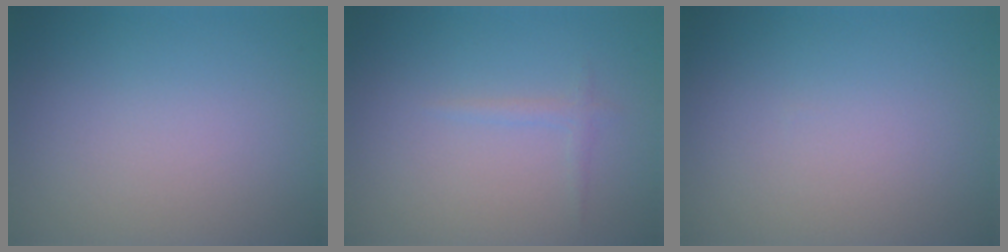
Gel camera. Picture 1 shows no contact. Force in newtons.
{"total": 0.8, "press": 0.8, "slide": 0.0}
{"total": 0.0}